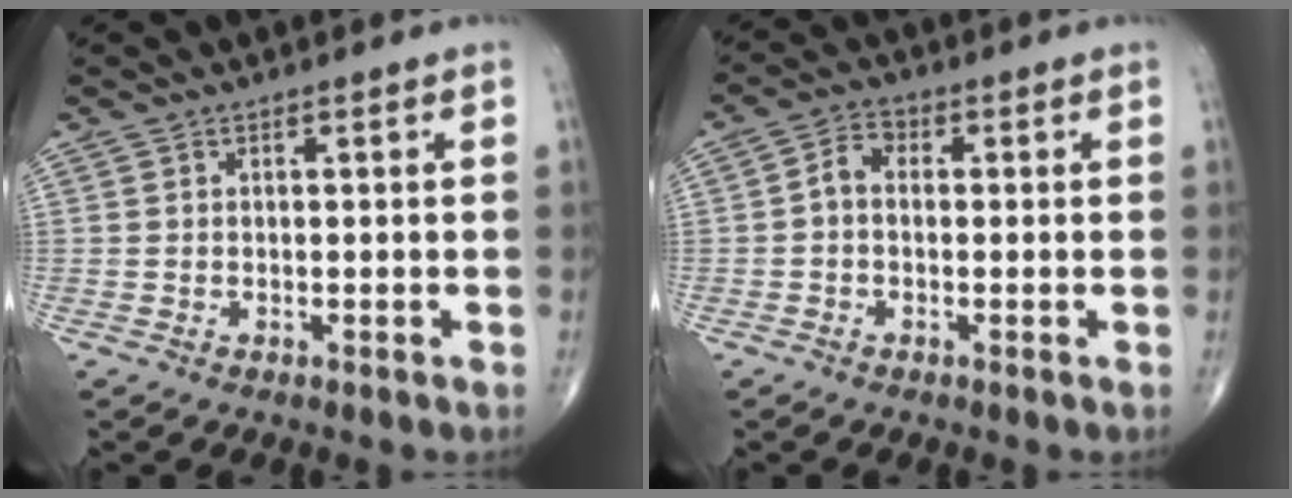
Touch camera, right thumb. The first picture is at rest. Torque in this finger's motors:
{"motor_torque": [0.02, 0.06, -0.10, -0.16, 0.01]}